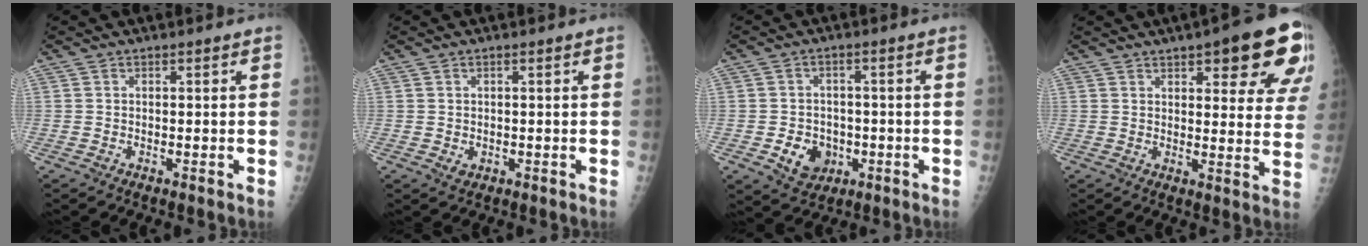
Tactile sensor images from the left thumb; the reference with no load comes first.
{"total": 1.4, "force": [-0.1, 1.1, 0.9], "torque": [-0.008, -0.002, 0.005]}
{"total": 6.7, "force": [-2.0, 5.5, 3.3], "torque": [-0.027, 0.009, -0.024]}
{"total": 17.3, "force": [9.0, 5.5, 13.7], "torque": [-0.140, -0.033, 0.108]}